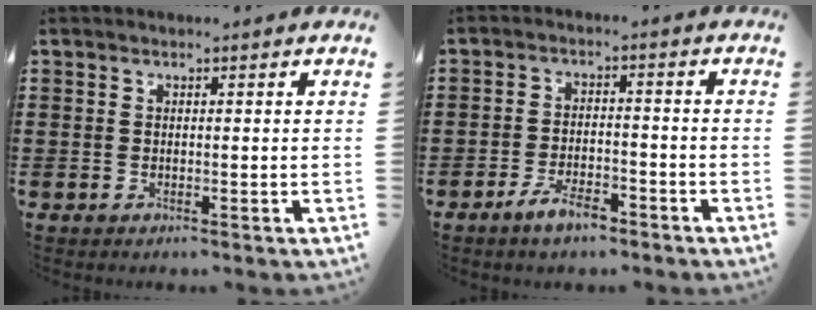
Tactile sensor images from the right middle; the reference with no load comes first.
{"total": 4.7, "force": [-3.6, 1.6, 2.7], "torque": [-0.048, 0.010, -0.067]}